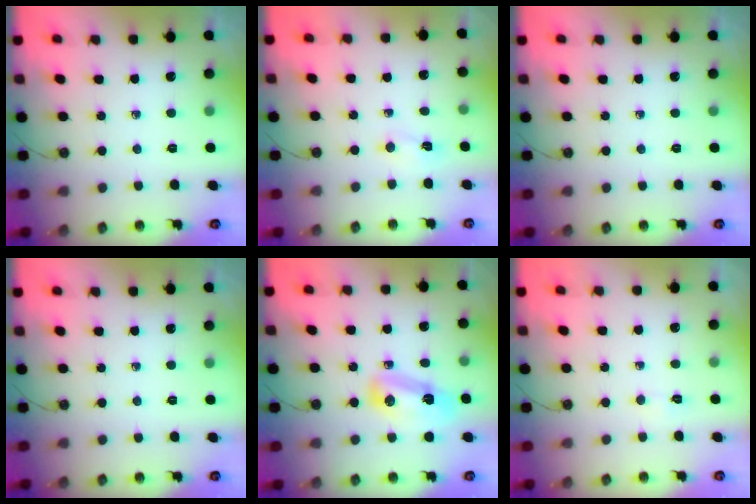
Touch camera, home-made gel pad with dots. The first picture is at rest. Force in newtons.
{"total": 2.2, "press": 2.1, "slide": 0.7}
{"total": 0.0}
{"total": 0.0}
{"total": 8.5, "press": 8.5, "slide": 0.7}
{"total": 2.5, "press": 2.5, "slide": 0.3}